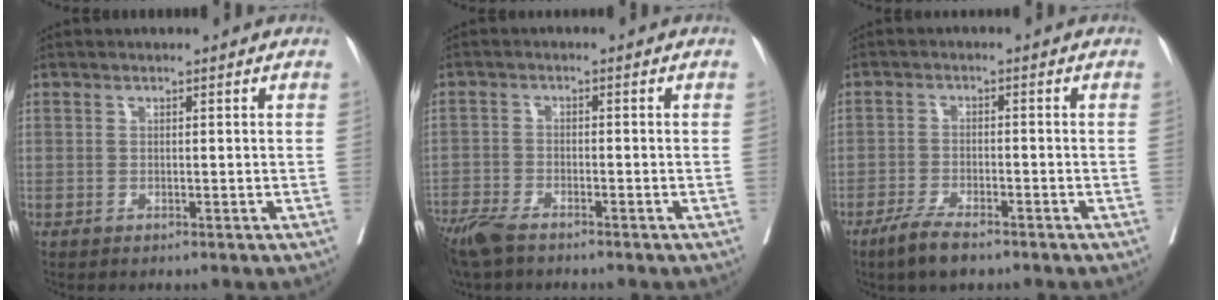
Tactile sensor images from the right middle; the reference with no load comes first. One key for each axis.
{"total": 7.3, "fx": -5.8, "fy": 1.9, "fz": 3.9, "tx": -0.076, "ty": -0.017, "tz": -0.110}
{"total": 5.3, "fx": -4.0, "fy": 1.1, "fz": 3.4, "tx": -0.067, "ty": -0.008, "tz": -0.071}